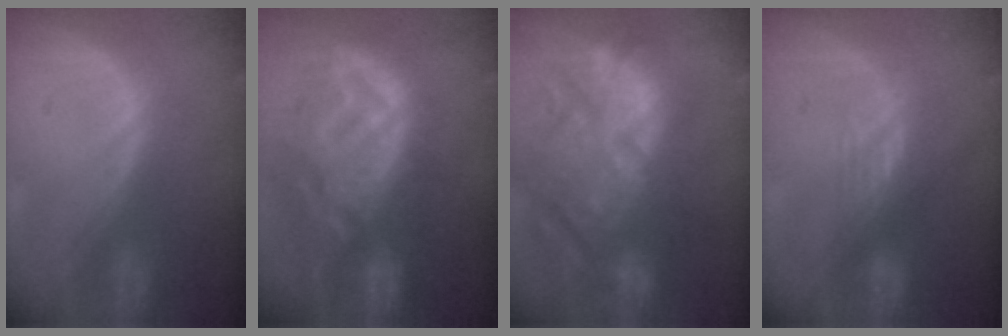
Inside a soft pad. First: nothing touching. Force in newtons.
{"total": 12.1, "press": 10.9, "slide": 5.4}
{"total": 13.7, "press": 12.5, "slide": 5.5}
{"total": 3.0, "press": 2.6, "slide": 1.5}